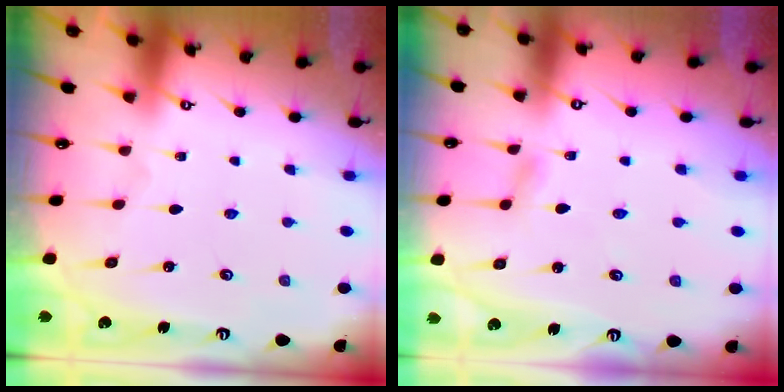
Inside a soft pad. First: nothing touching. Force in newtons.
{"total": 3.5, "press": 3.5, "slide": 0.5}